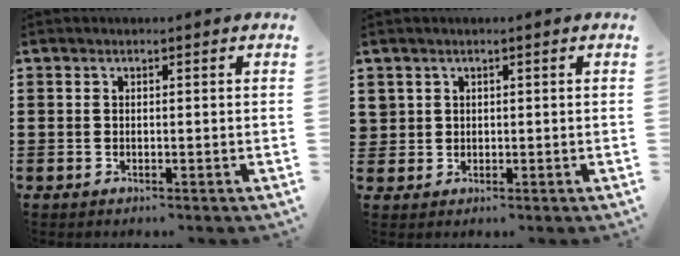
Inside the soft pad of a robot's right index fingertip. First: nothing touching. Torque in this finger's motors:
{"motor_torque": [0.47, 1.67, 0.03, -0.01]}